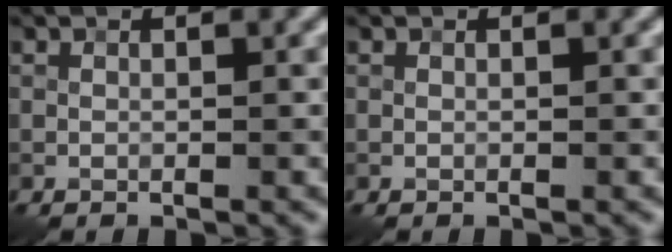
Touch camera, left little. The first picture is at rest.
{"total": 0.0}